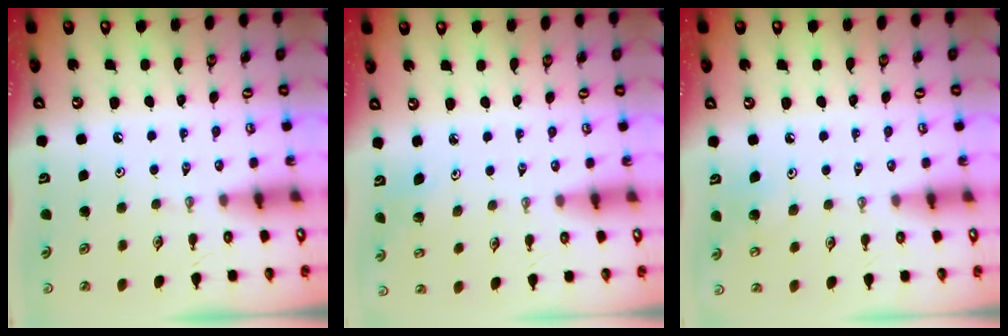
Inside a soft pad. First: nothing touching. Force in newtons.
{"total": 4.0, "press": 3.6, "slide": 1.7}
{"total": 7.8, "press": 7.6, "slide": 1.6}